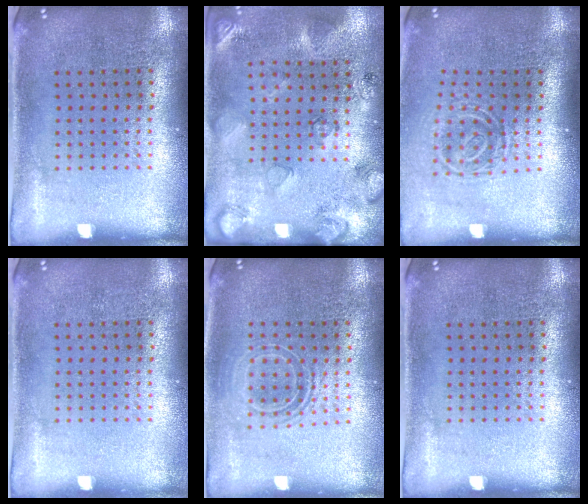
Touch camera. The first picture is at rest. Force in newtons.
{"total": 2.5, "press": 1.8, "slide": 1.8}
{"total": 1.7, "press": 1.2, "slide": 1.3}
{"total": 0.0}
{"total": 1.6, "press": 1.2, "slide": 1.0}
{"total": 0.0}